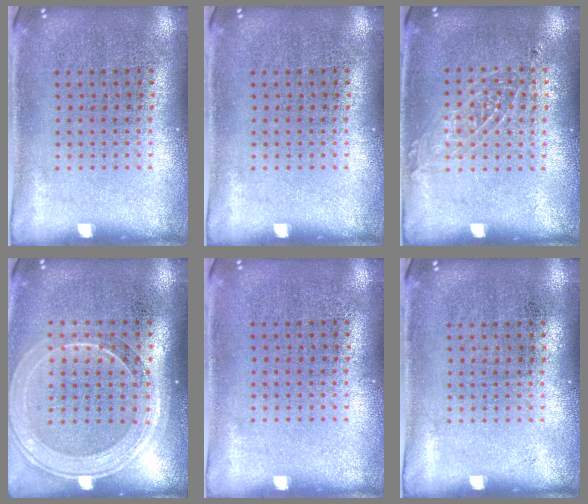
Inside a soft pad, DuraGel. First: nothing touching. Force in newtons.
{"total": 0.0}
{"total": 1.0, "press": 1.0, "slide": 0.3}
{"total": 1.9, "press": 1.7, "slide": 0.8}
{"total": 0.0}
{"total": 0.0}